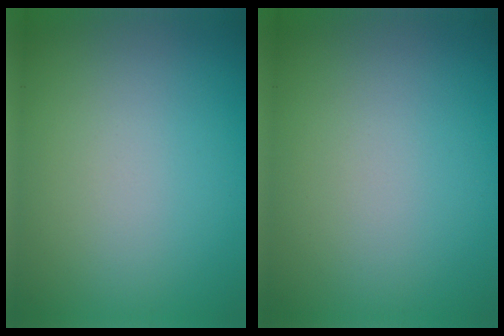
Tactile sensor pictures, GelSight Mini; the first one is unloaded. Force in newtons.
{"total": 0.0}